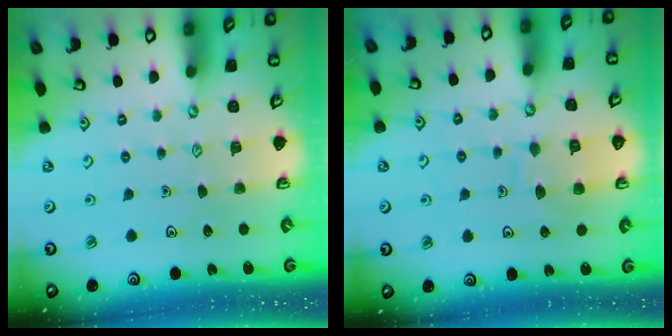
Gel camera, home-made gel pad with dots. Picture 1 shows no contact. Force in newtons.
{"total": 7.7, "press": 7.6, "slide": 0.7}